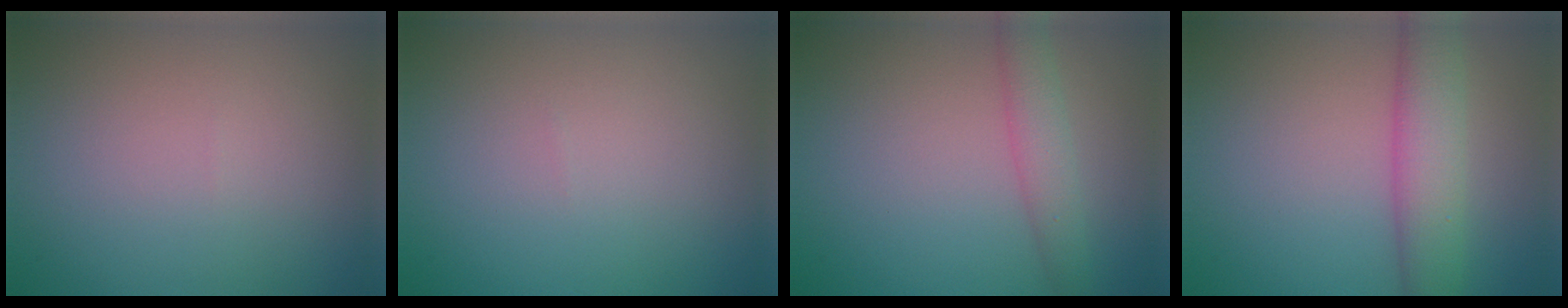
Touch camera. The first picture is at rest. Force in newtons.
{"total": 0.0}
{"total": 2.8, "press": 2.8, "slide": 0.1}
{"total": 5.1, "press": 5.1, "slide": 0.2}